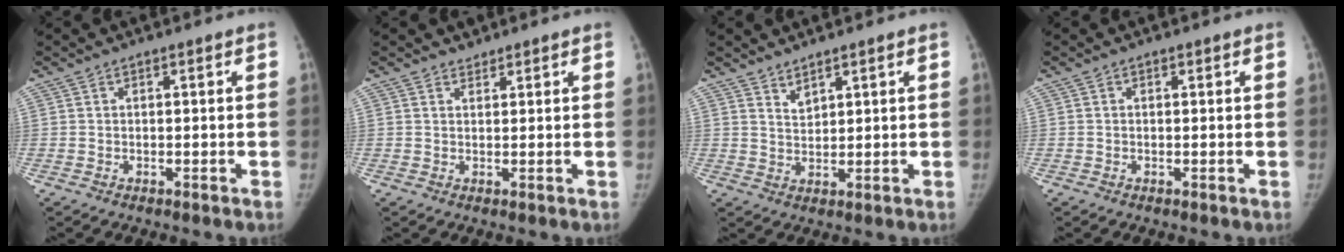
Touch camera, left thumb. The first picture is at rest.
{"total": 1.3, "force": [1.1, 0.6, -0.1], "torque": [0.012, -0.009, 0.013]}
{"total": 2.5, "force": [2.2, 0.6, 0.9], "torque": [-0.009, -0.022, 0.045]}
{"total": 0.0}